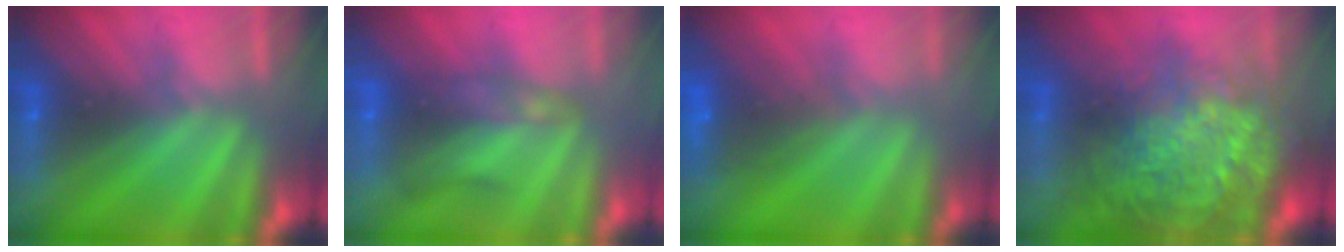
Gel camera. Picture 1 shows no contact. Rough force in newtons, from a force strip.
{"total": 2.1}
{"total": 7.3}
{"total": 14.6}